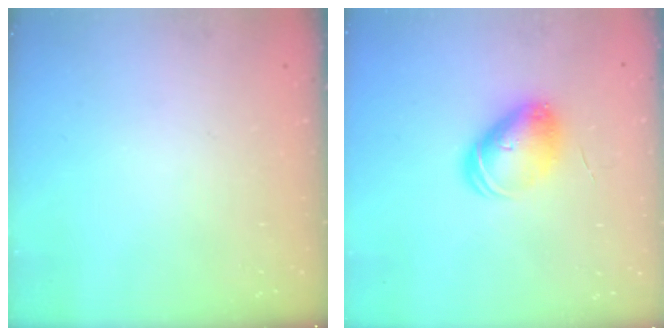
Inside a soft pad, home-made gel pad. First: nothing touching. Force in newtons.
{"total": 7.9, "press": 7.9, "slide": 1.2}